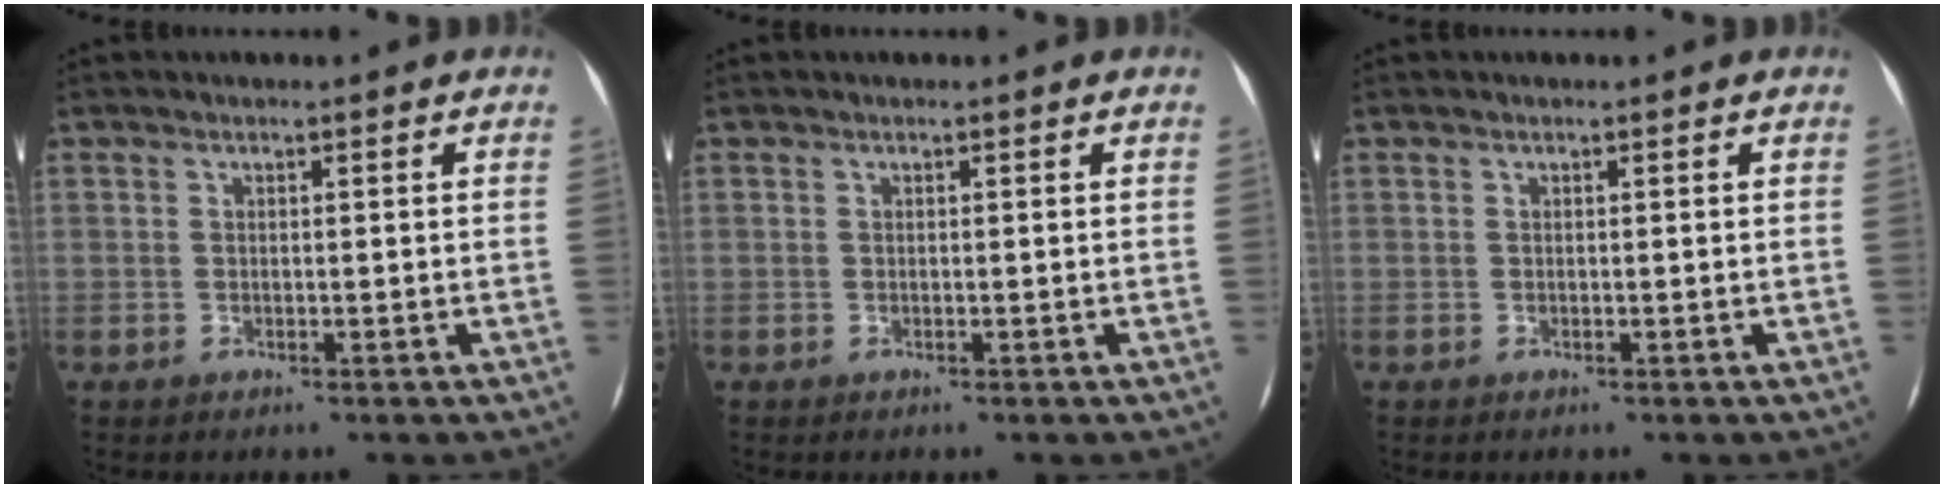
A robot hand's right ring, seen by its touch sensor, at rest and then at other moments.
{"total": 0.0}
{"total": 0.0}